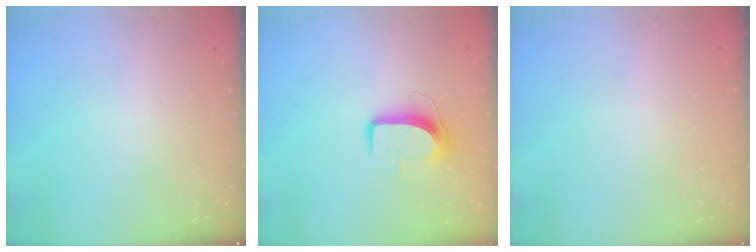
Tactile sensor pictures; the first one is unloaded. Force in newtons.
{"total": 9.0, "press": 9.0, "slide": 0.2}
{"total": 0.0}